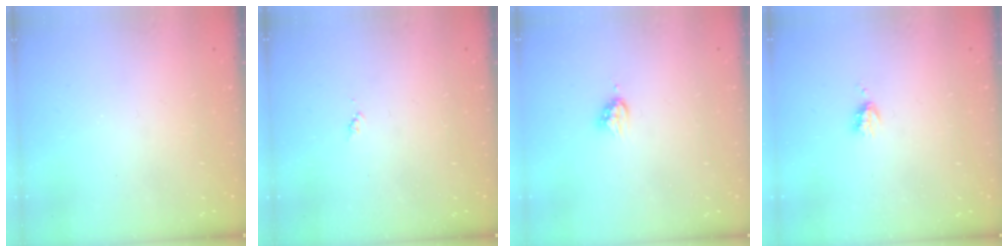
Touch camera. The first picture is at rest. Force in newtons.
{"total": 3.4, "press": 3.4, "slide": 0.5}
{"total": 4.6, "press": 4.6, "slide": 0.4}
{"total": 3.4, "press": 3.3, "slide": 0.5}